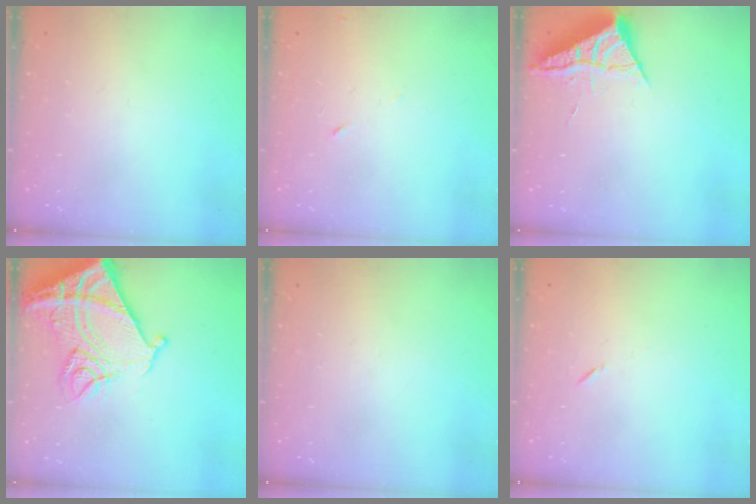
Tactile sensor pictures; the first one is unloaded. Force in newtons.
{"total": 5.2, "press": 5.1, "slide": 0.6}
{"total": 6.0, "press": 5.9, "slide": 0.4}
{"total": 18.9, "press": 18.7, "slide": 2.3}
{"total": 0.0}
{"total": 4.9, "press": 4.5, "slide": 1.9}